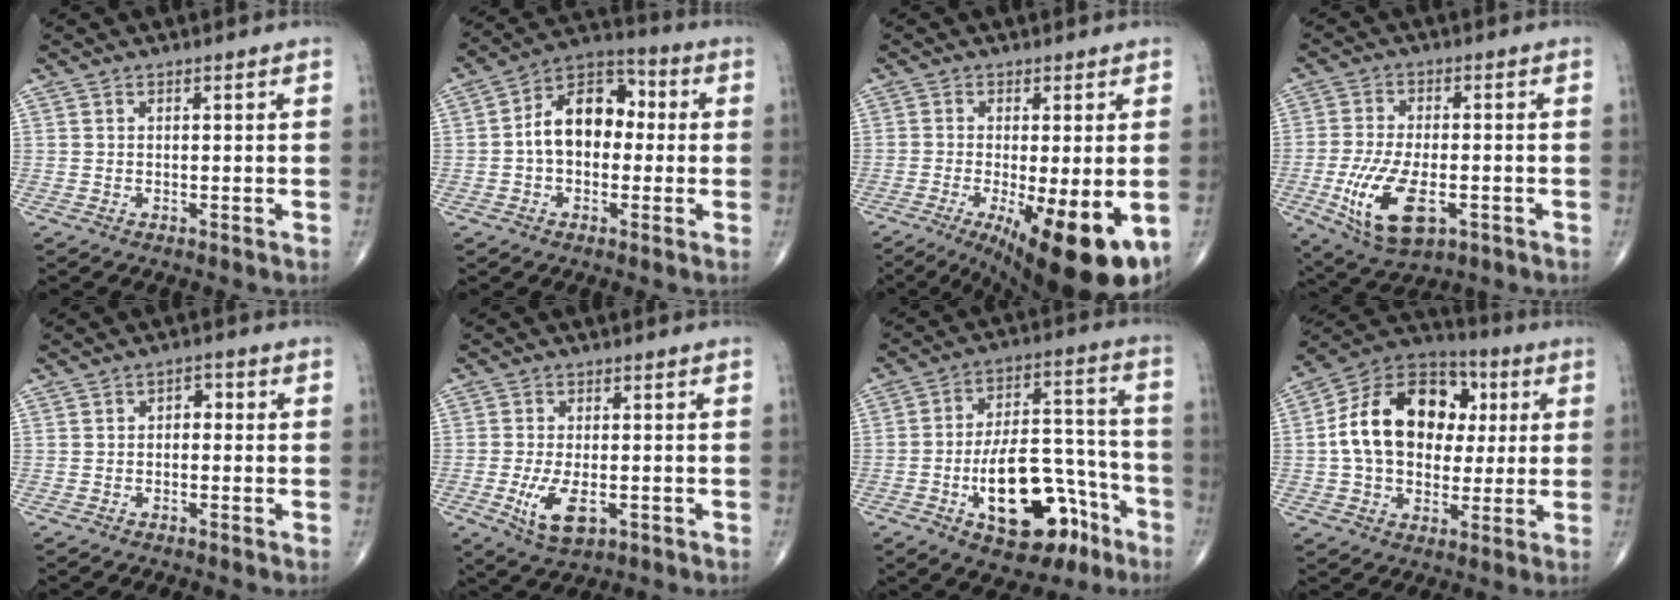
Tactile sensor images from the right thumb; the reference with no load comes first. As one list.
[{"total": 12.6, "force": [0.1, 8.5, 9.3], "torque": [-0.129, 0.038, -0.012]}, {"total": 16.4, "force": [-6.0, 4.7, 14.5], "torque": [-0.185, -0.023, -0.078]}, {"total": 13.0, "force": [-4.0, 6.2, 10.7], "torque": [-0.210, -0.002, -0.061]}, {"total": 2.5, "force": [-0.1, 1.7, 1.8], "torque": [-0.012, 0.011, -0.010]}, {"total": 7.3, "force": [-2.2, 3.5, 6.0], "torque": [-0.115, -0.007, -0.031]}, {"total": 19.9, "force": [-8.9, 9.8, 14.9], "torque": [-0.202, 0.070, -0.126]}, {"total": 19.9, "force": [2.4, 14.2, 13.7], "torque": [-0.203, 0.023, 0.034]}]